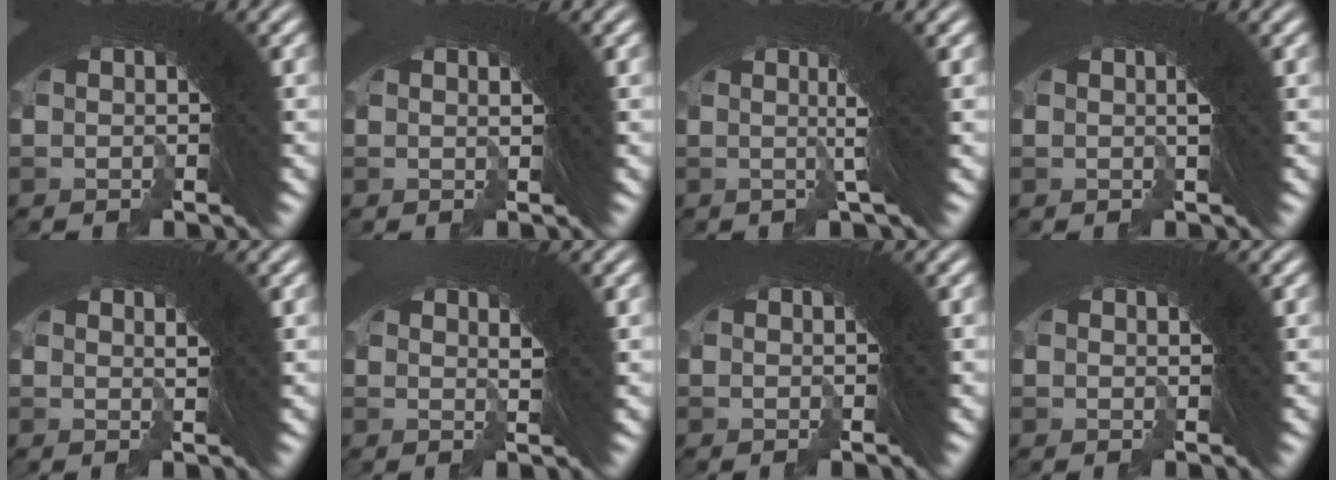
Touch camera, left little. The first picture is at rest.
{"total": 1.1, "force": [-0.8, 0.5, 0.5], "torque": [-0.019, -0.015, -0.009]}
{"total": 5.7, "force": [2.6, 2.0, 4.6], "torque": [-0.063, 0.033, 0.022]}
{"total": 1.4, "force": [0.6, 0.7, 1.1], "torque": [-0.023, 0.007, 0.003]}
{"total": 1.5, "force": [-1.2, 0.9, -0.1], "torque": [-0.019, -0.025, -0.016]}
{"total": 1.6, "force": [-1.0, 1.1, 0.5], "torque": [-0.023, -0.023, -0.012]}
{"total": 0.0}
{"total": 0.8, "force": [-0.8, 0.1, -0.2], "torque": [-0.009, -0.017, -0.007]}